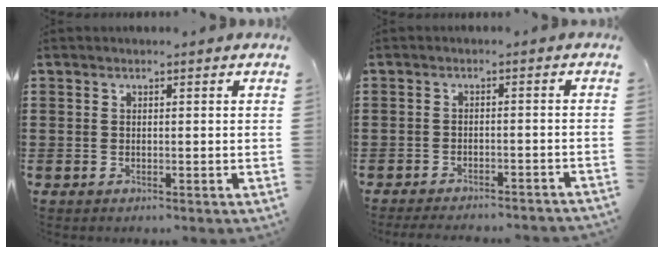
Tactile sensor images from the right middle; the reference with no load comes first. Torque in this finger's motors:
{"motor_torque": [2.14, 0.00, 0.13, 0.10]}